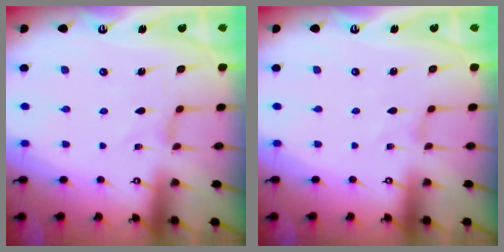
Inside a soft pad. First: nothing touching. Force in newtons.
{"total": 0.0}